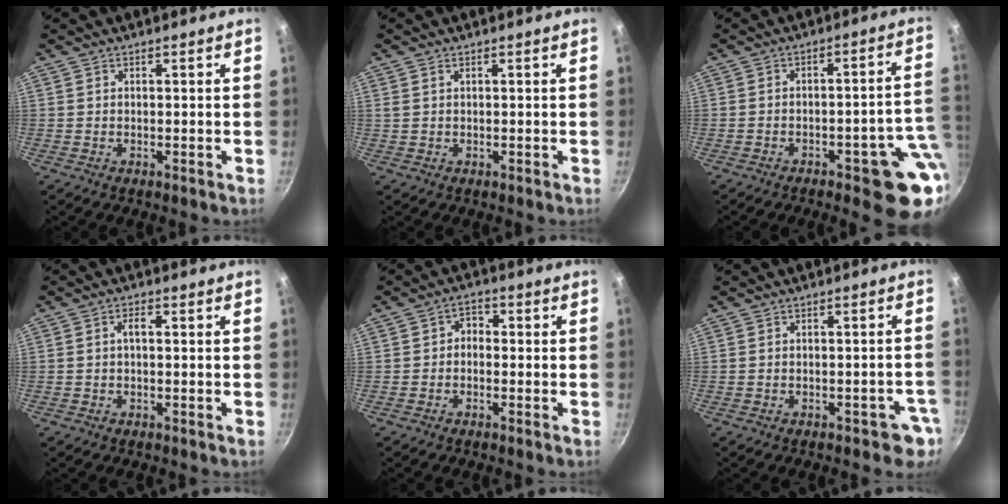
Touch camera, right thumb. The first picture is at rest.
{"total": 0.8, "force": [0.5, 0.4, 0.6], "torque": [-0.011, 0.002, 0.009]}
{"total": 12.3, "force": [-4.0, 4.4, 10.7], "torque": [-0.080, 0.038, -0.048]}
{"total": 1.9, "force": [-0.2, 0.9, 1.7], "torque": [-0.035, 0.013, -0.005]}
{"total": 2.9, "force": [-0.6, 2.3, 1.8], "torque": [-0.016, 0.015, -0.017]}
{"total": 4.4, "force": [-2.4, 2.5, 2.8], "torque": [-0.002, 0.031, -0.018]}